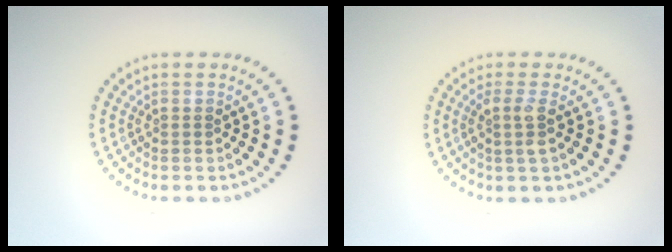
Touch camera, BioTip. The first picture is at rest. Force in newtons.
{"total": 1.7, "press": 1.4, "slide": 1.1}